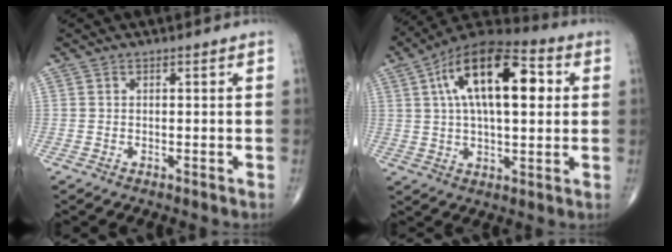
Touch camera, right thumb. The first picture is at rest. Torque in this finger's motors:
{"motor_torque": [0.71, 4.30, 1.84, 0.39, 0.21]}